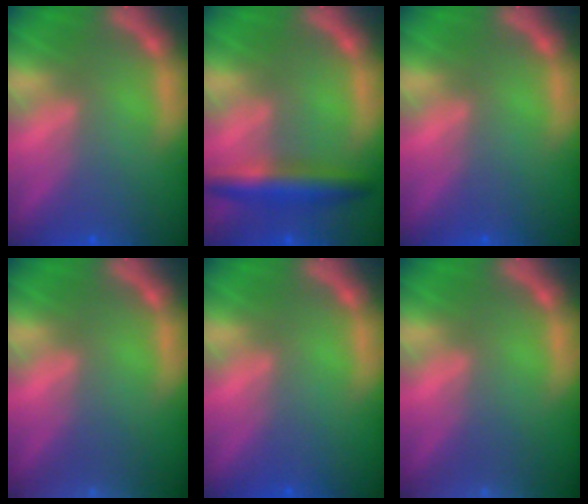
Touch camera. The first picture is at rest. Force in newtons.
{"total": 4.4}
{"total": 0.0}
{"total": 6.5}
{"total": 0.0}
{"total": 6.5}